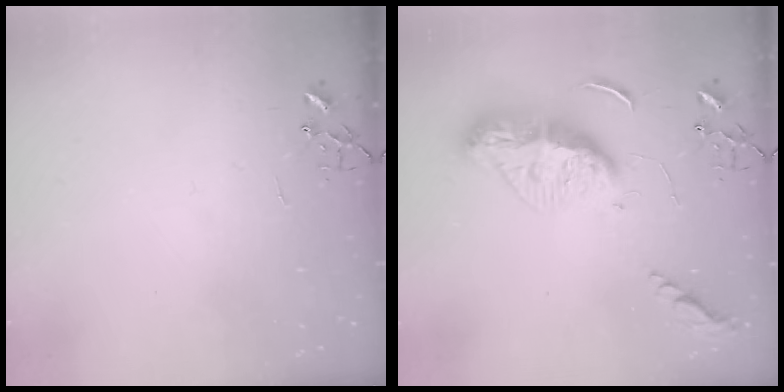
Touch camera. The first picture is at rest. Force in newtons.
{"total": 14.6, "press": 14.5, "slide": 1.2}